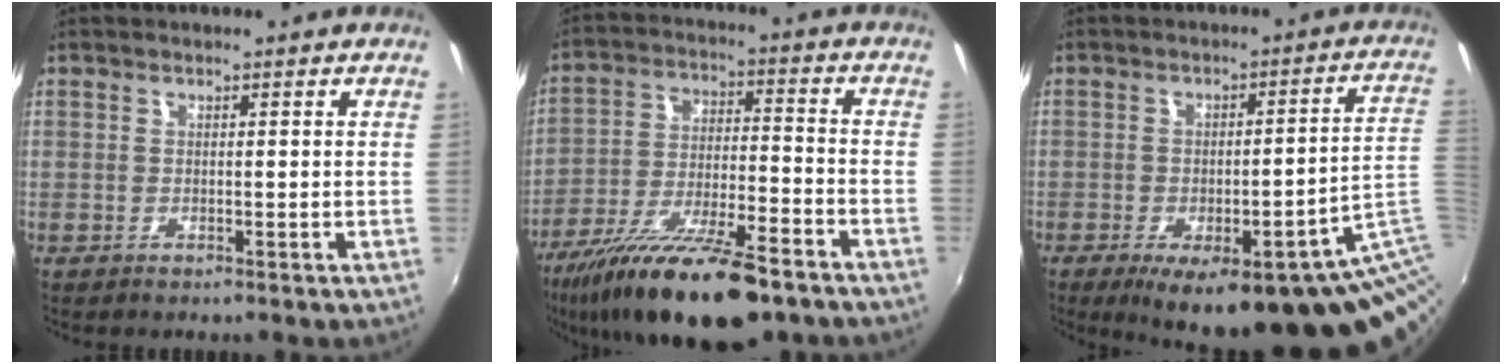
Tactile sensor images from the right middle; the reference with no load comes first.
{"total": 20.9, "force": [-15.2, 5.4, 13.3], "torque": [-0.250, -0.045, -0.252]}
{"total": 22.1, "force": [-10.2, 4.7, 19.0], "torque": [-0.227, -0.025, -0.121]}